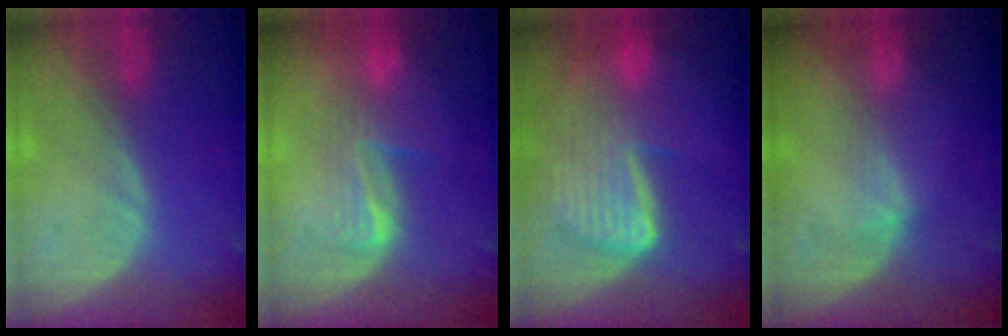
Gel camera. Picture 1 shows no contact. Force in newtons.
{"total": 4.6, "press": 4.4, "slide": 1.4}
{"total": 9.2, "press": 8.1, "slide": 4.5}
{"total": 2.1, "press": 1.7, "slide": 1.2}